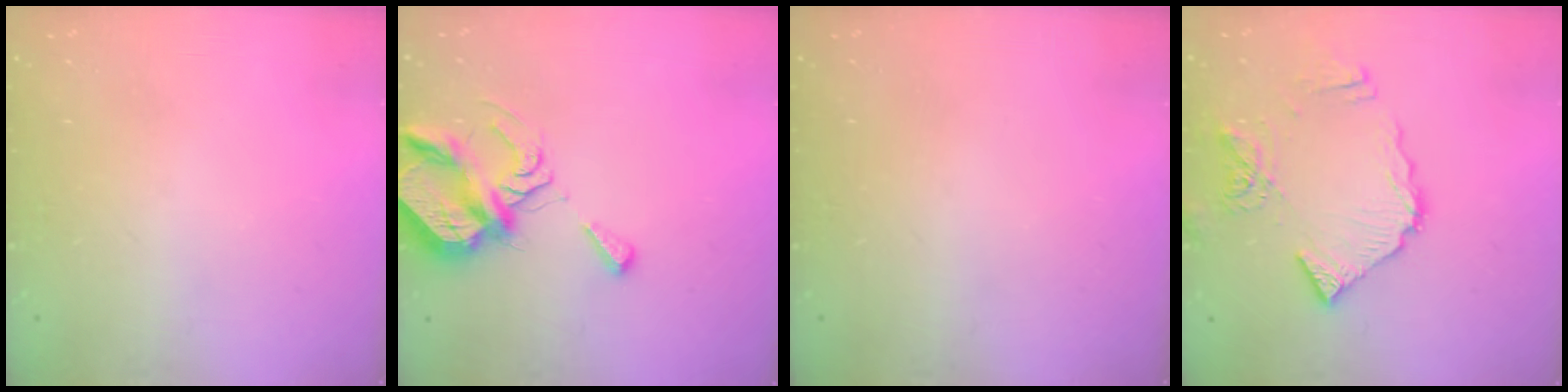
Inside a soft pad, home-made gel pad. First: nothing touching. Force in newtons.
{"total": 8.6, "press": 8.5, "slide": 1.1}
{"total": 0.0}
{"total": 12.6, "press": 12.5, "slide": 1.6}